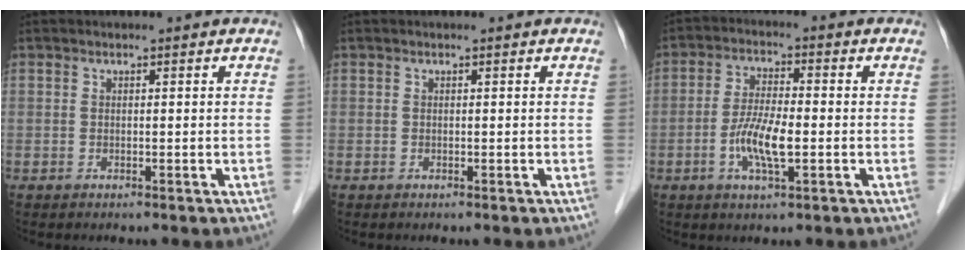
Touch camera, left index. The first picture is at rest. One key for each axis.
{"total": 0.0}
{"total": 6.8, "fx": -2.0, "fy": 1.4, "fz": 6.4, "tx": -0.132, "ty": -0.007, "tz": -0.039}